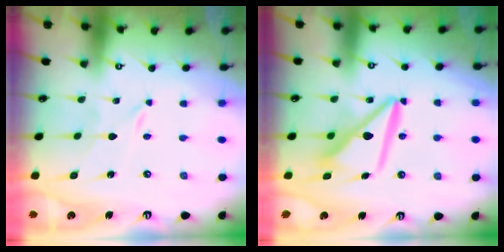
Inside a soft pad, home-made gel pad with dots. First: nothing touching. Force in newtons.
{"total": 12.0, "press": 11.9, "slide": 1.5}